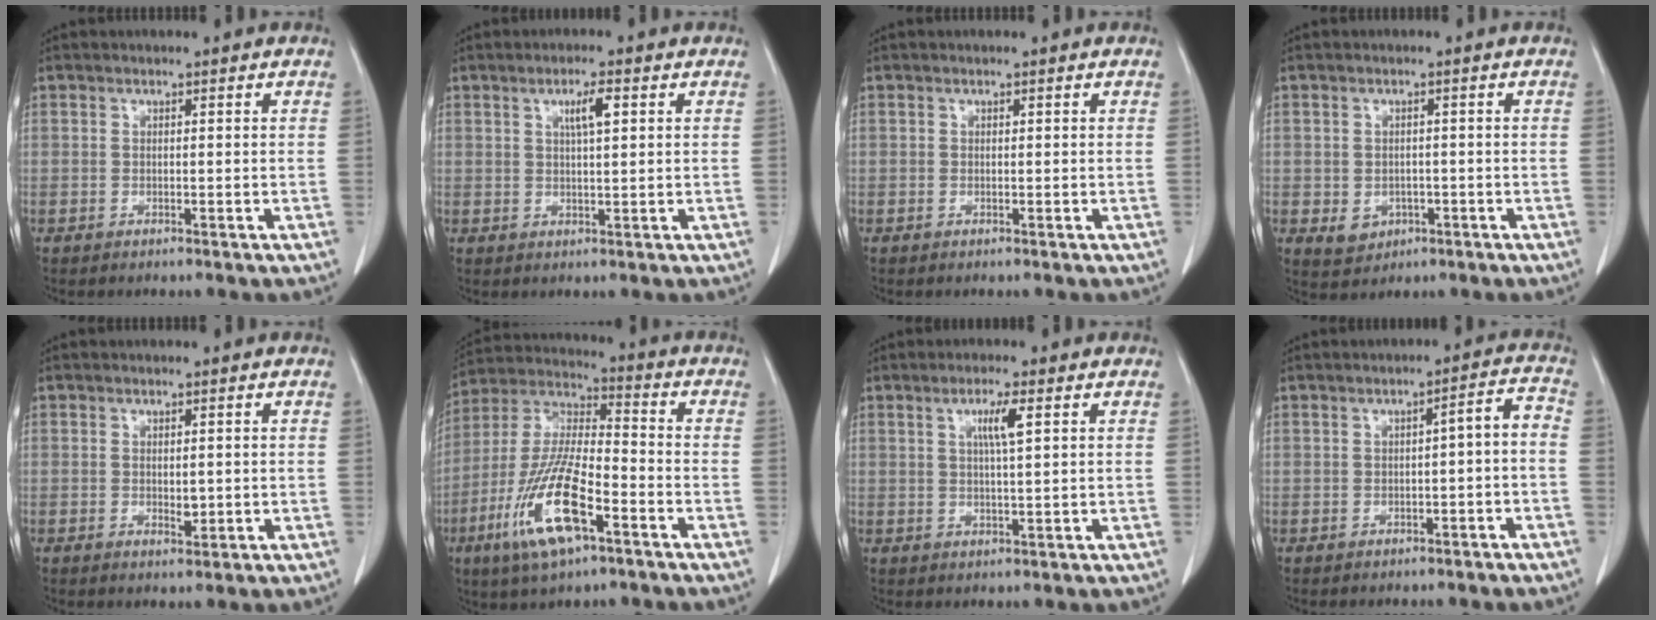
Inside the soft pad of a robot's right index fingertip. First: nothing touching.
{"total": 3.4, "force": [1.4, 0.3, 3.1], "torque": [-0.054, 0.000, 0.024]}
{"total": 0.0}
{"total": 3.6, "force": [-1.1, 3.1, 1.4], "torque": [-0.018, 0.002, -0.002]}
{"total": 1.7, "force": [-0.1, 0.8, 1.5], "torque": [-0.025, -0.004, 0.003]}
{"total": 15.6, "force": [-7.1, 3.7, 13.4], "torque": [-0.282, -0.013, -0.129]}
{"total": 3.8, "force": [1.4, -0.2, 3.5], "torque": [-0.063, -0.001, 0.024]}
{"total": 3.9, "force": [-1.3, 0.6, 3.6], "torque": [-0.046, 0.020, -0.016]}